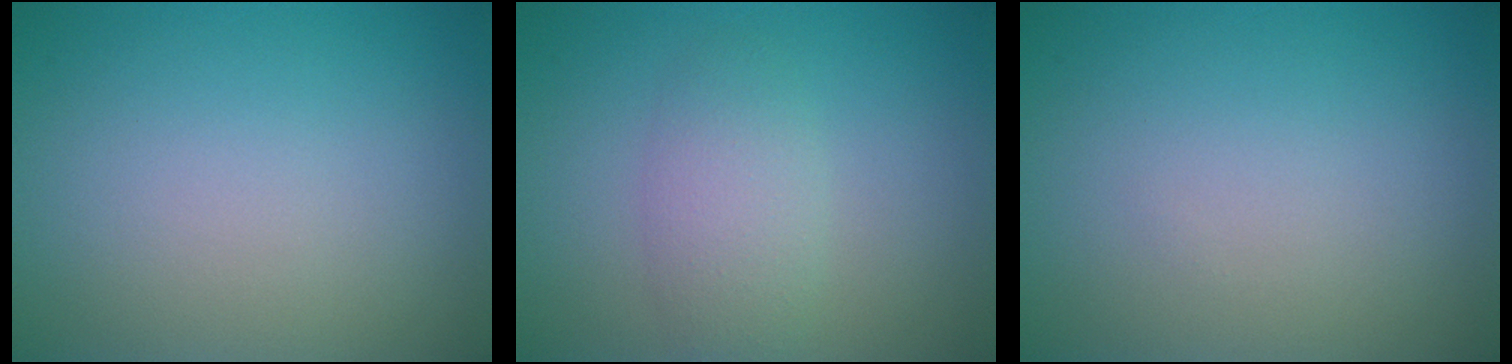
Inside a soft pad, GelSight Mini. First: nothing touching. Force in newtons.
{"total": 2.8, "press": 2.8, "slide": 0.2}
{"total": 0.0}